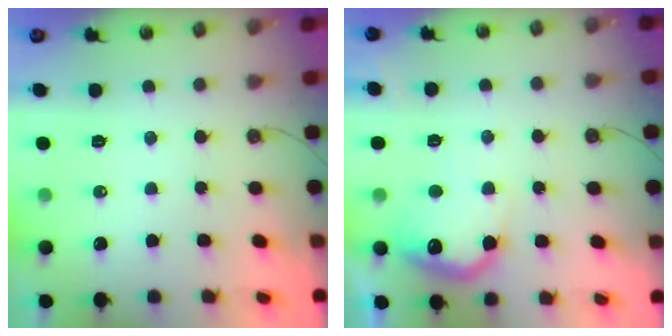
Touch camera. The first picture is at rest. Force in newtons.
{"total": 14.9, "press": 14.9, "slide": 0.8}